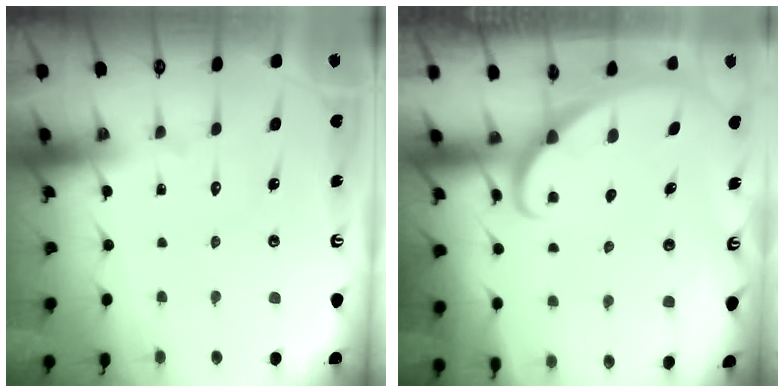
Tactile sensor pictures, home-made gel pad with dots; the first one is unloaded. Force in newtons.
{"total": 1.7, "press": 1.7, "slide": 0.1}